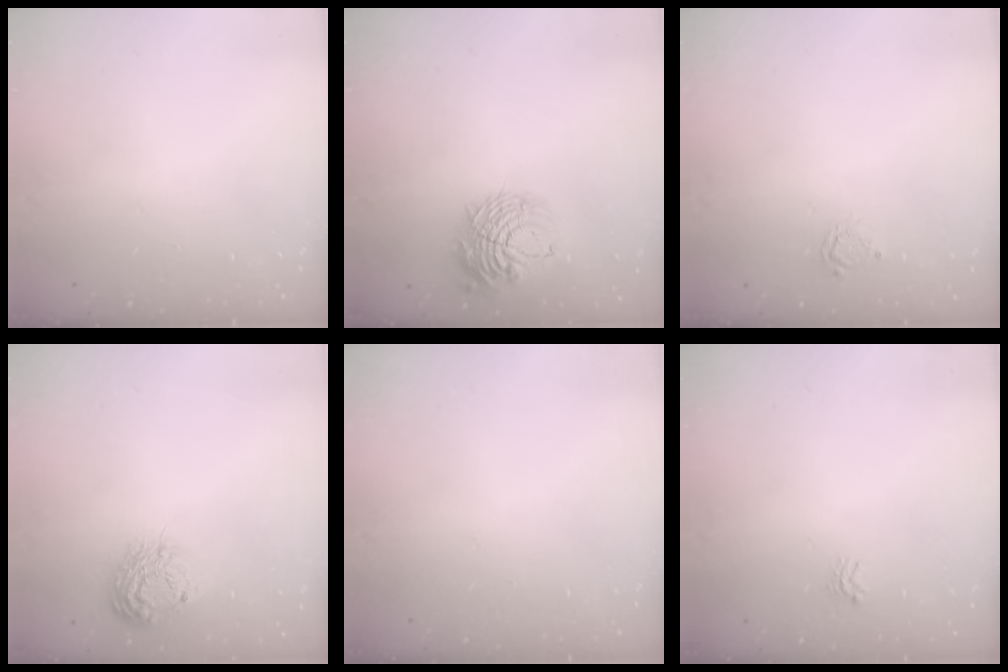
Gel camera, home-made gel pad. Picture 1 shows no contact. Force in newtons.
{"total": 10.7, "press": 10.6, "slide": 1.2}
{"total": 2.2, "press": 2.1, "slide": 0.3}
{"total": 11.9, "press": 11.9, "slide": 0.8}
{"total": 0.0}
{"total": 3.0, "press": 3.0, "slide": 0.5}